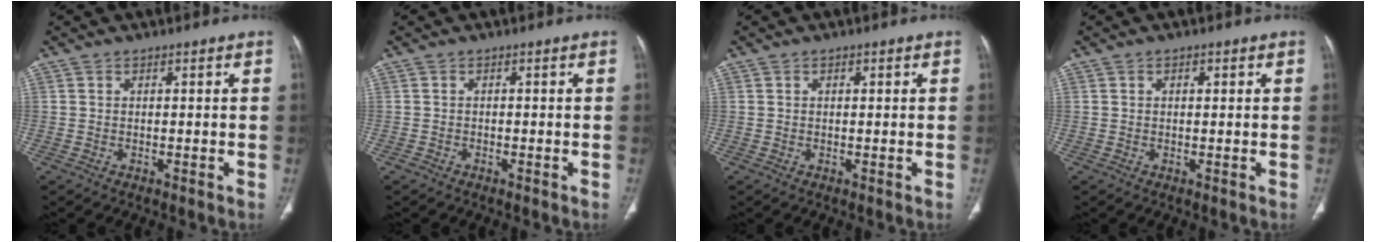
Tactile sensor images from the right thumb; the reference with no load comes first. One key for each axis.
{"total": 0.6, "fx": -0.4, "fy": 0.4, "fz": 0.1, "tx": -0.002, "ty": 0.001, "tz": -0.010}
{"total": 0.7, "fx": 0.3, "fy": 0.3, "fz": 0.5, "tx": -0.010, "ty": 0.001, "tz": 0.004}
{"total": 1.0, "fx": 0.4, "fy": 0.6, "fz": 0.8, "tx": -0.012, "ty": 0.001, "tz": 0.005}